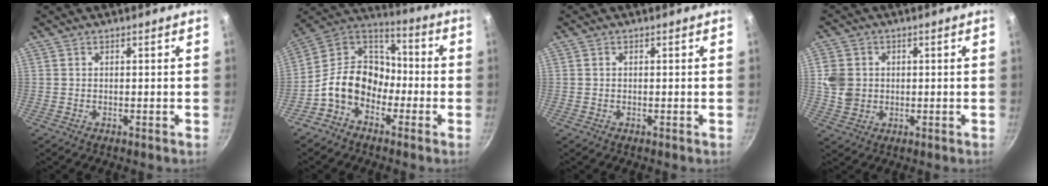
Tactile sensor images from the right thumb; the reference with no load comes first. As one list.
[{"total": 14.1, "force": [-4.9, 10.7, 7.8], "torque": [-0.094, 0.067, -0.119]}, {"total": 0.0}, {"total": 6.4, "force": [0.4, 5.7, 3.0], "torque": [-0.038, -0.001, 0.007]}]